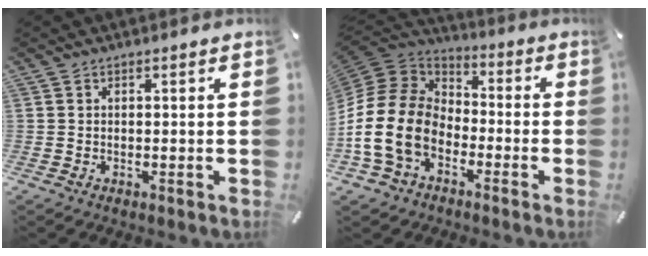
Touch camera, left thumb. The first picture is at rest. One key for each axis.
{"total": 16.7, "fx": -6.5, "fy": 12.2, "fz": 9.3, "tx": -0.211, "ty": 0.030, "tz": -0.119}